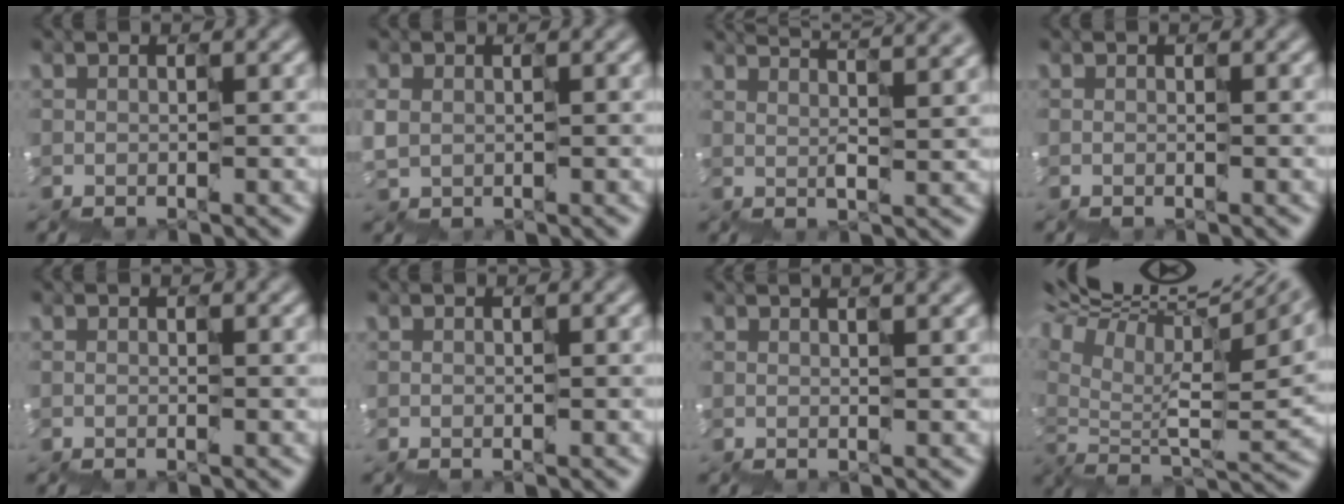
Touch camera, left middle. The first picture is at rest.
{"total": 0.9, "force": [0.3, 0.6, -0.6], "torque": [0.003, 0.009, 0.012]}
{"total": 8.8, "force": [6.5, 3.0, 5.2], "torque": [-0.068, 0.060, 0.076]}
{"total": 0.0}
{"total": 0.0}
{"total": 0.0}
{"total": 4.4, "force": [1.7, 1.9, 3.6], "torque": [-0.035, 0.033, 0.014]}
{"total": 14.1, "force": [10.3, 3.8, 8.8], "torque": [-0.178, 0.037, 0.160]}